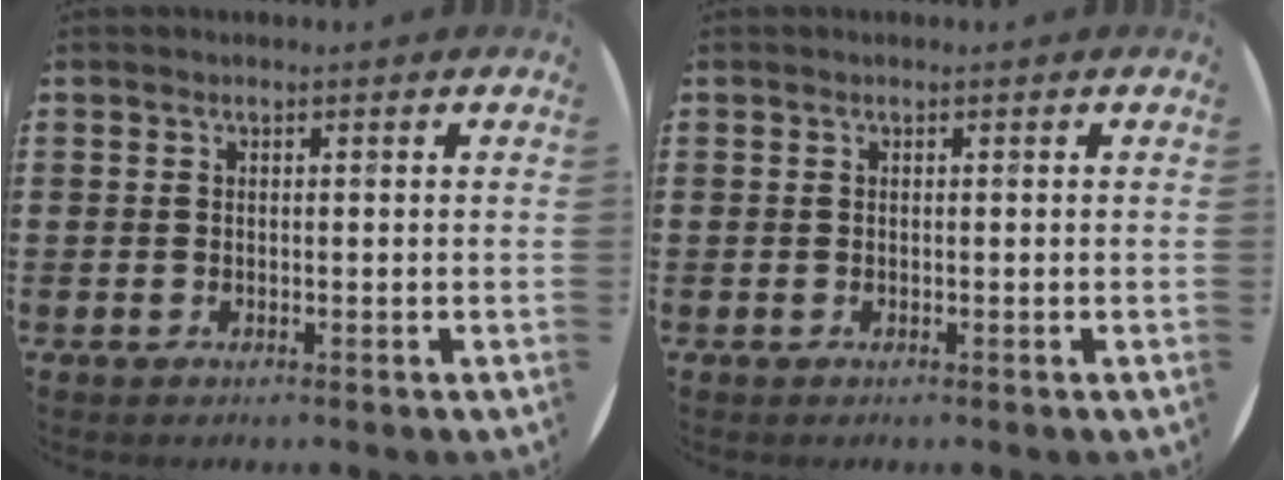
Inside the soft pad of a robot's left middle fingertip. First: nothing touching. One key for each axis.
{"total": 0.0}